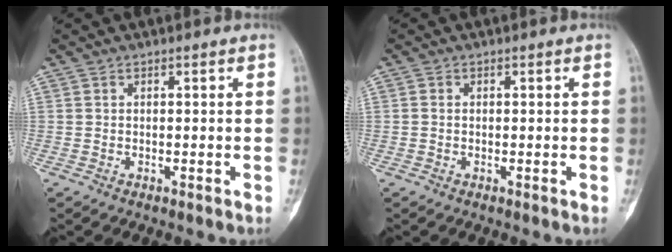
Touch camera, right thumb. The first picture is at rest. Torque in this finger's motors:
{"motor_torque": [-0.50, -0.16, 0.11, -0.22, -0.04]}